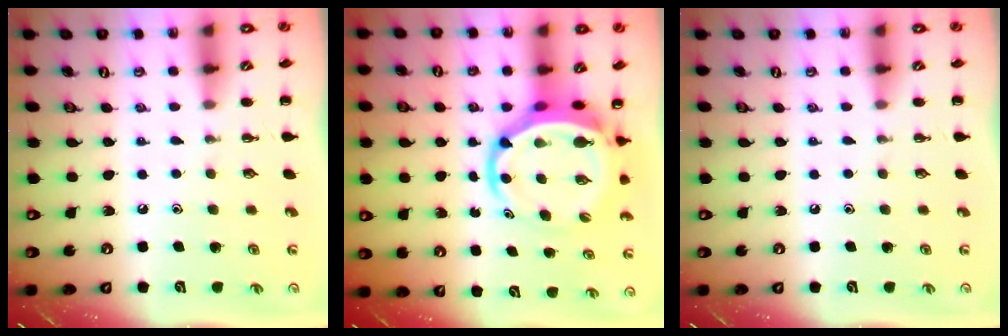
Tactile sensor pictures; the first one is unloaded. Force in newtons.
{"total": 8.6, "press": 8.2, "slide": 2.8}
{"total": 0.0}